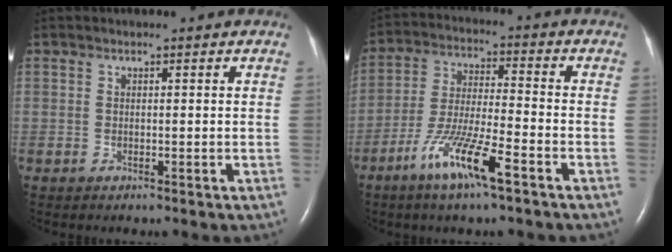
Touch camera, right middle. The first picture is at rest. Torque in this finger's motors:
{"motor_torque": [1.13, -1.01, 0.24, 0.12]}